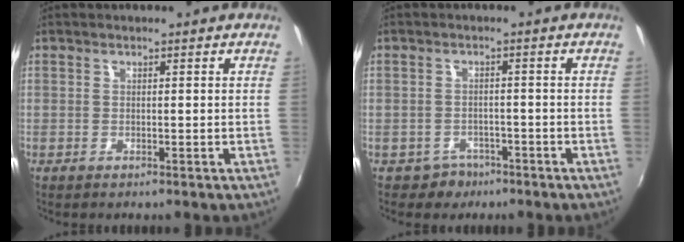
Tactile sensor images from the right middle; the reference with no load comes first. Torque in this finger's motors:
{"motor_torque": [-0.09, 0.05, -0.03, -0.01]}